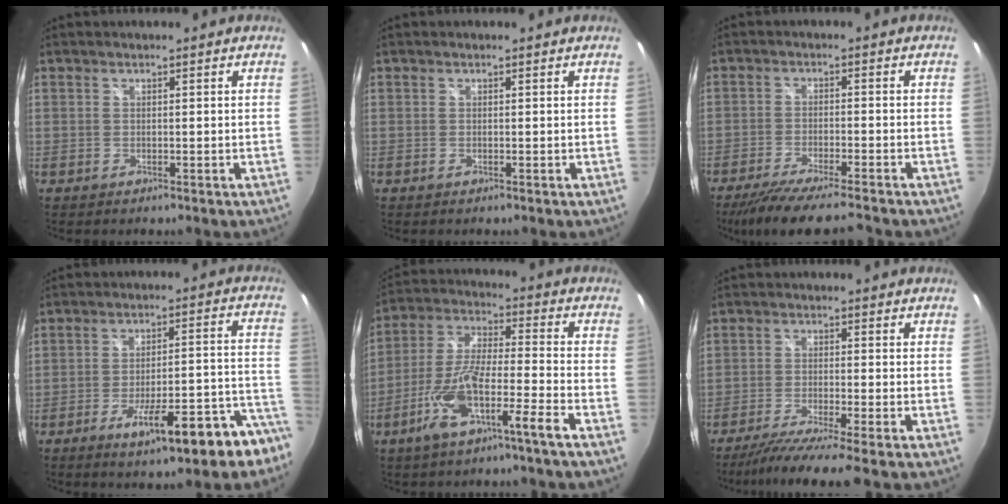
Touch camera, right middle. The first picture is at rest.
{"total": 0.0}
{"total": 10.9, "force": [-9.5, 0.2, 5.3], "torque": [-0.117, -0.023, -0.158]}
{"total": 15.3, "force": [-10.9, 2.7, 10.4], "torque": [-0.145, -0.001, -0.149]}
{"total": 11.8, "force": [-6.9, 0.8, 9.6], "torque": [-0.200, -0.002, -0.128]}
{"total": 7.7, "force": [-6.4, -1.5, 4.0], "torque": [-0.090, -0.026, -0.110]}